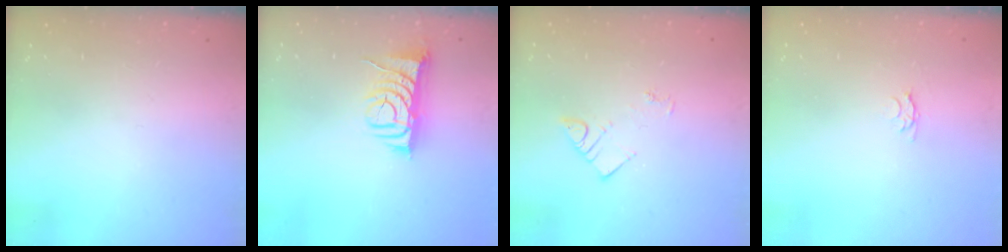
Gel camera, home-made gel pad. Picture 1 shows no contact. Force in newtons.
{"total": 8.2, "press": 8.1, "slide": 1.2}
{"total": 3.8, "press": 3.8, "slide": 0.4}
{"total": 3.3, "press": 3.2, "slide": 0.5}